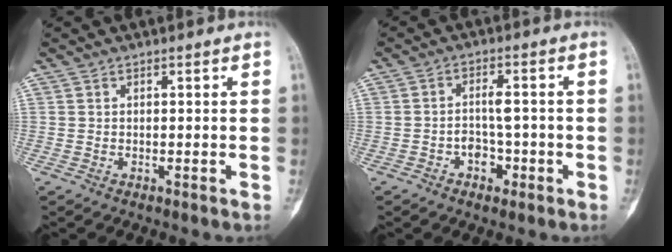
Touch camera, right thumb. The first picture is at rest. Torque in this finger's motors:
{"motor_torque": [1.06, 3.47, 0.25, -0.80, 0.01]}